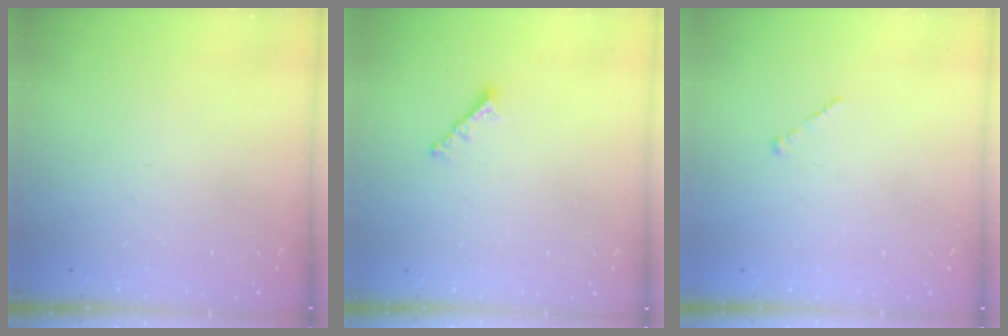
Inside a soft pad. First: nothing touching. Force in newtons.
{"total": 2.2, "press": 2.2, "slide": 0.5}
{"total": 0.0}